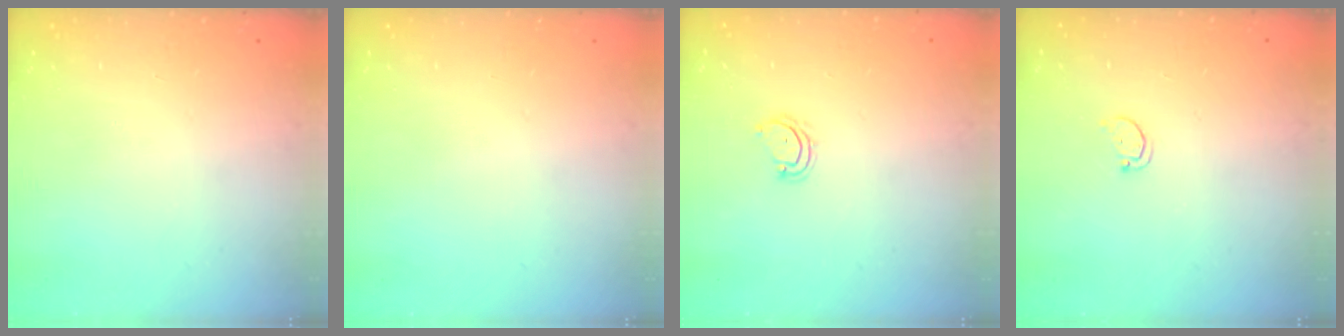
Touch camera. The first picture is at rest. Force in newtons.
{"total": 0.0}
{"total": 4.0, "press": 4.0, "slide": 0.3}
{"total": 1.7, "press": 1.7, "slide": 0.2}